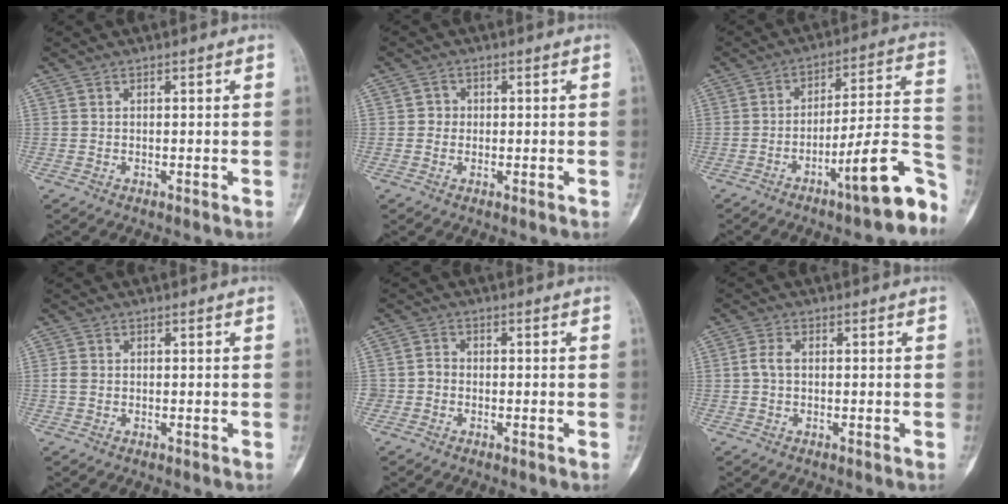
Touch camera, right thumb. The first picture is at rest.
{"total": 1.9, "force": [0.0, 1.9, 0.5], "torque": [0.005, 0.007, -0.006]}
{"total": 16.1, "force": [-8.4, 3.2, 13.4], "torque": [-0.164, 0.068, -0.119]}
{"total": 1.4, "force": [-0.1, 1.2, 0.8], "torque": [-0.017, 0.001, -0.003]}
{"total": 2.2, "force": [-0.8, 1.9, 0.7], "torque": [0.001, 0.009, -0.021]}
{"total": 2.4, "force": [-0.1, 1.6, 1.9], "torque": [-0.036, 0.005, -0.005]}